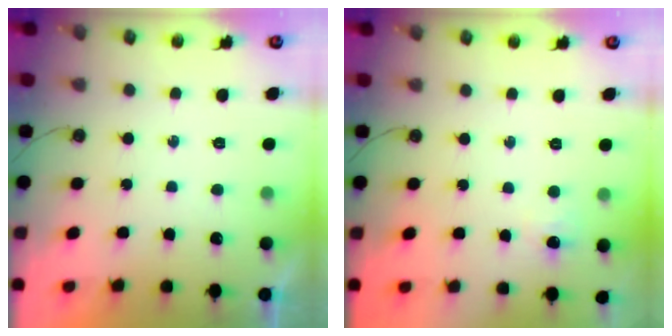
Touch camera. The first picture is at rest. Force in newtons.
{"total": 3.2, "press": 3.2, "slide": 0.6}